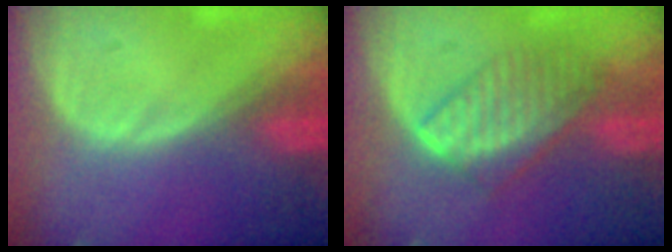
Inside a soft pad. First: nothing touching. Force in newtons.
{"total": 6.6, "press": 6.4, "slide": 1.8}